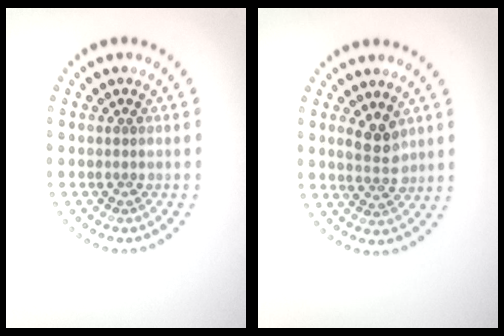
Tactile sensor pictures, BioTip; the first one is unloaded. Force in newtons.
{"total": 2.4, "press": 2.3, "slide": 0.8}